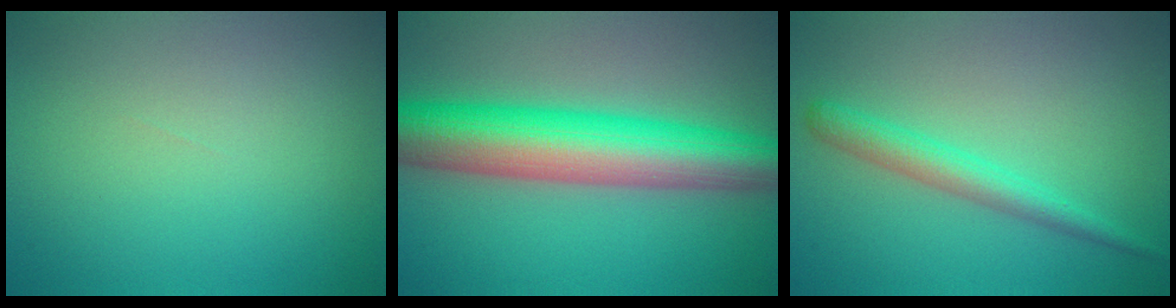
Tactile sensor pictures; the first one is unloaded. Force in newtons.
{"total": 10.6, "press": 10.6, "slide": 0.2}
{"total": 2.8, "press": 2.8, "slide": 0.1}